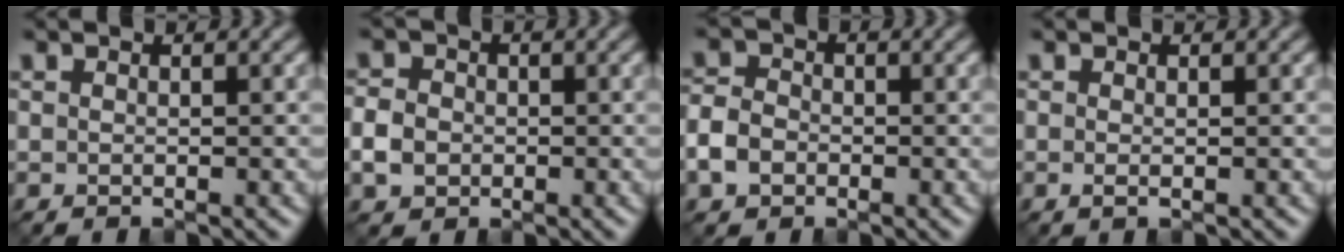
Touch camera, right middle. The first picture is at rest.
{"total": 2.9, "force": [-0.6, 2.4, 1.4], "torque": [-0.029, 0.000, -0.017]}
{"total": 3.3, "force": [-1.2, 2.6, 1.7], "torque": [-0.037, 0.003, -0.030]}
{"total": 0.7, "force": [-0.1, 0.1, 0.7], "torque": [-0.014, -0.004, -0.002]}